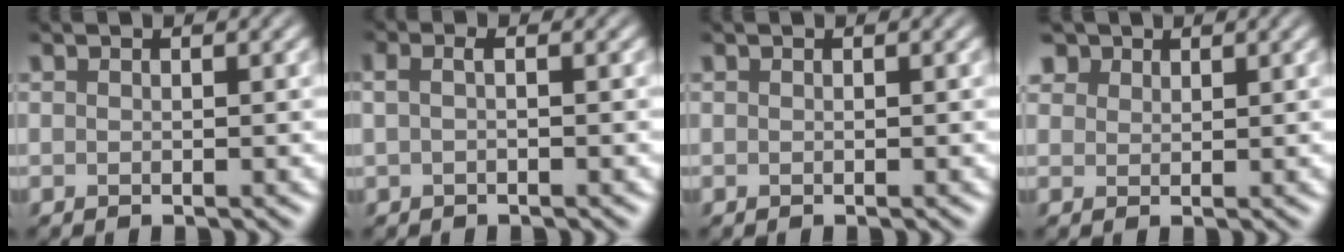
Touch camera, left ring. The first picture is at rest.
{"total": 1.2, "force": [0.0, 0.3, 1.2], "torque": [-0.027, 0.002, -0.001]}
{"total": 0.0}
{"total": 2.7, "force": [2.0, 1.7, 0.8], "torque": [-0.023, -0.005, 0.043]}